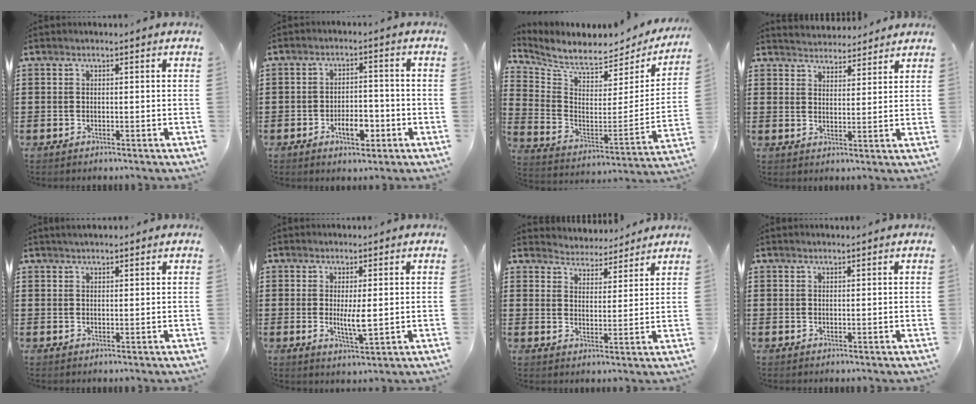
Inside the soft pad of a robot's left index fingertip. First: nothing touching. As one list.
[{"total": 5.0, "force": [-2.4, 2.5, 3.7], "torque": [-0.045, 0.002, -0.047]}, {"total": 5.8, "force": [5.4, 0.9, 1.6], "torque": [-0.065, -0.057, 0.091]}, {"total": 3.5, "force": [3.4, 0.3, -0.4], "torque": [-0.005, -0.016, 0.062]}, {"total": 1.7, "force": [1.5, 0.4, 0.5], "torque": [-0.012, 0.004, 0.029]}, {"total": 4.3, "force": [0.3, 0.9, 4.2], "torque": [-0.068, -0.006, 0.005]}, {"total": 4.1, "force": [4.0, 0.5, -0.5], "torque": [-0.012, -0.025, 0.069]}, {"total": 0.7, "force": [0.7, 0.1, 0.2], "torque": [-0.004, 0.000, 0.014]}]